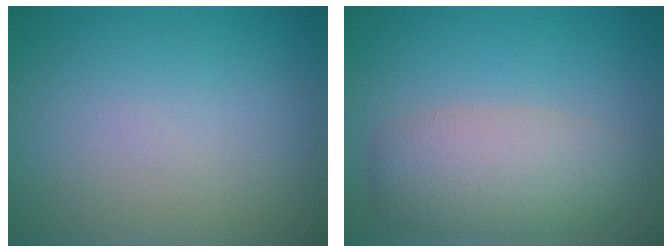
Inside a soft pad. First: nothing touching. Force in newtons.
{"total": 4.8, "press": 4.8, "slide": 0.2}